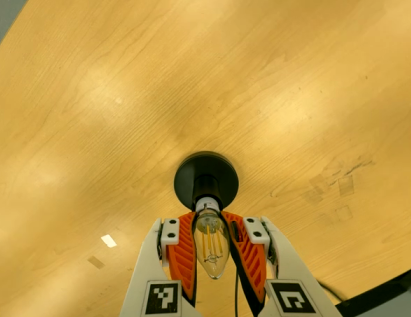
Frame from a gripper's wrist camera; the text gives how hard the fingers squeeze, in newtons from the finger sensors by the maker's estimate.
{"total": 22.4, "left": 25.5, "right": 19.2}